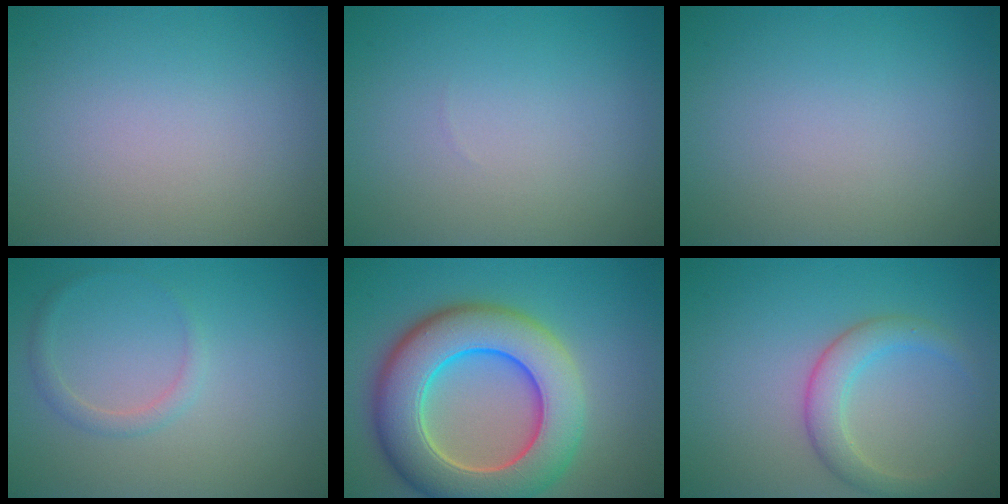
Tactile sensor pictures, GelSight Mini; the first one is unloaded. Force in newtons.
{"total": 0.0}
{"total": 0.0}
{"total": 1.3, "press": 1.3, "slide": 0.1}
{"total": 11.2, "press": 11.1, "slide": 0.9}
{"total": 3.1, "press": 3.1, "slide": 0.1}